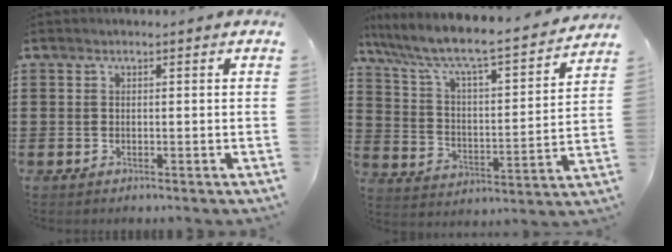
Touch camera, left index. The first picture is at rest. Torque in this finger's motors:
{"motor_torque": [1.52, -0.62, 0.39, 0.21]}